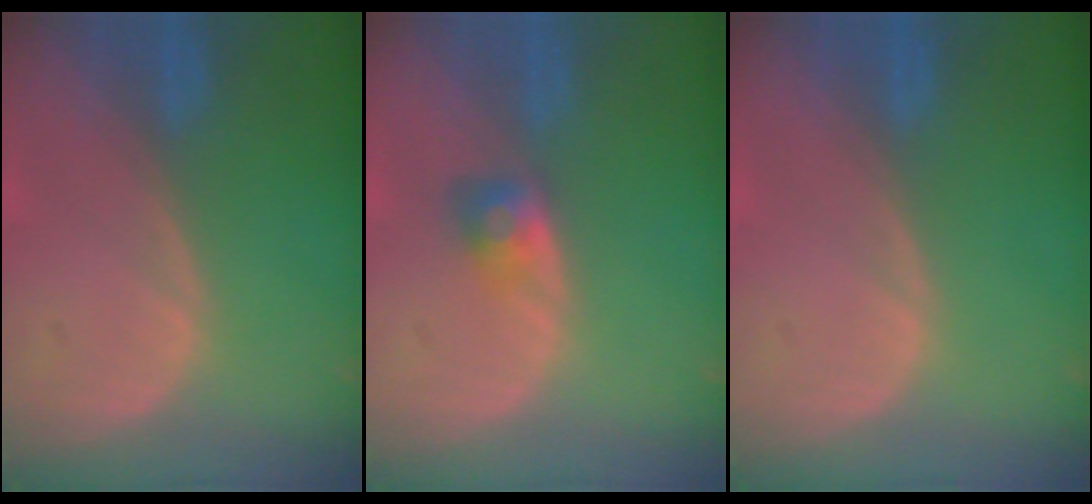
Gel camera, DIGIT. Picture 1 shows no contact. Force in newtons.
{"total": 2.8, "press": 2.6, "slide": 1.2}
{"total": 0.0}